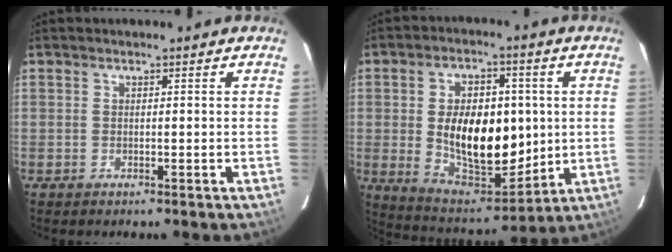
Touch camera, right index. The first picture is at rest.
{"total": 17.6, "force": [0.4, 10.1, 14.3], "torque": [-0.252, -0.002, 0.027]}